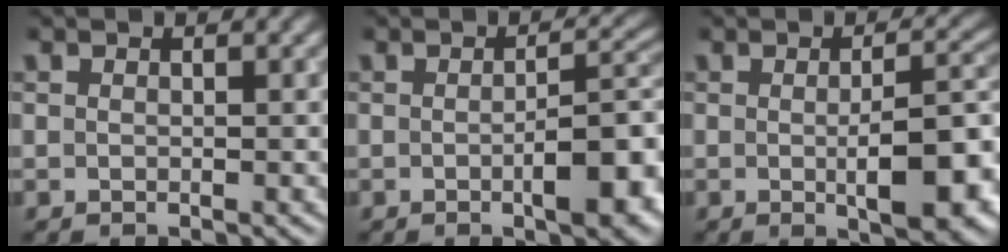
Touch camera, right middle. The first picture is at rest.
{"total": 6.4, "force": [-1.7, 2.1, 5.8], "torque": [-0.077, -0.003, -0.021]}
{"total": 7.8, "force": [-1.5, 2.4, 7.2], "torque": [-0.100, -0.012, -0.017]}